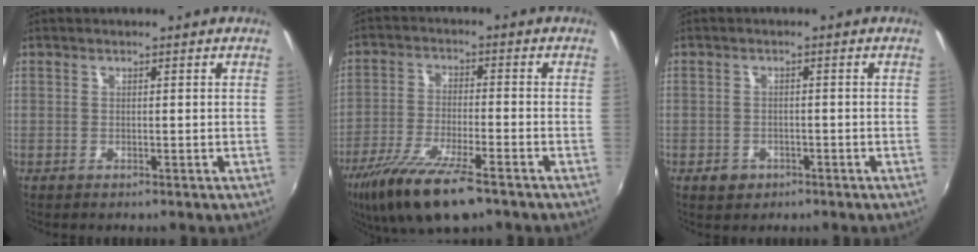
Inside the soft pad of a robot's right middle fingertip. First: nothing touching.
{"total": 13.7, "force": [-9.5, 3.3, 9.3], "torque": [-0.200, -0.038, -0.174]}
{"total": 2.7, "force": [-1.4, 2.2, 0.8], "torque": [-0.020, 0.000, -0.020]}